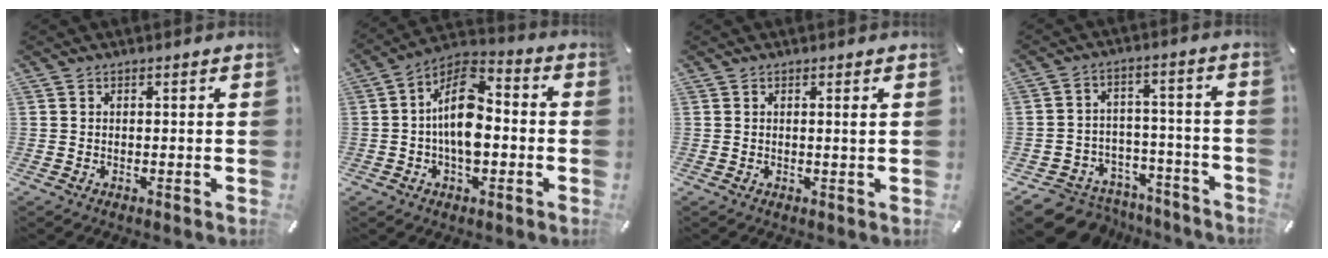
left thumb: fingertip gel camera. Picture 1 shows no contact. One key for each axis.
{"total": 13.2, "fx": -1.7, "fy": 7.6, "fz": 10.6, "tx": -0.202, "ty": 0.000, "tz": -0.031}
{"total": 1.1, "fx": 0.3, "fy": -0.1, "fz": 1.1, "tx": -0.021, "ty": -0.002, "tz": 0.004}
{"total": 7.7, "fx": -4.6, "fy": 6.0, "fz": 1.2, "tx": -0.020, "ty": 0.028, "tz": -0.077}